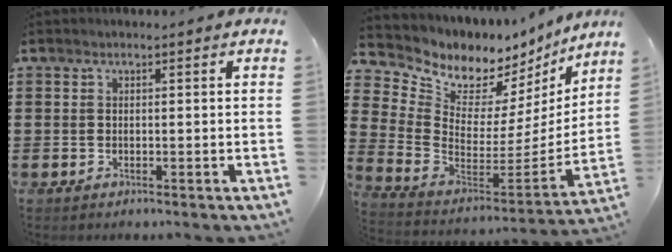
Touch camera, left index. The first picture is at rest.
{"total": 5.5, "force": [4.4, 3.3, 0.0], "torque": [-0.042, -0.056, 0.076]}